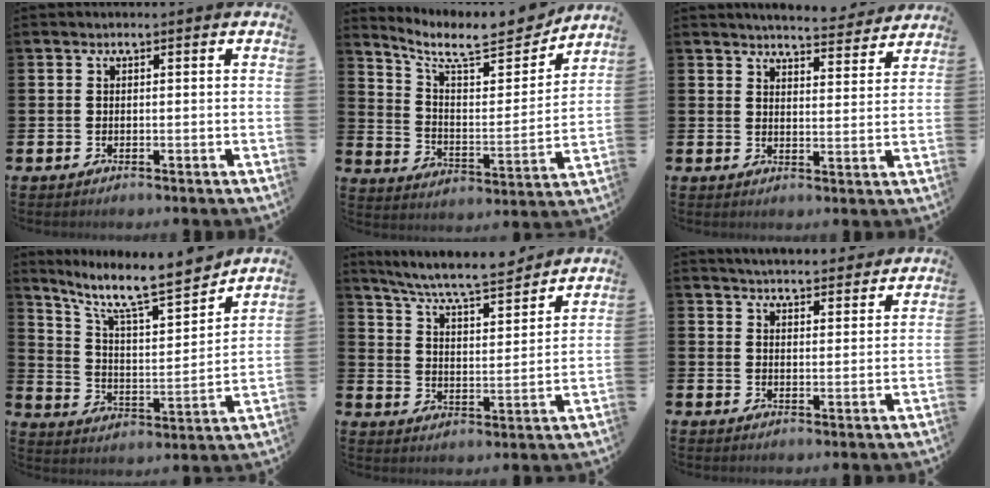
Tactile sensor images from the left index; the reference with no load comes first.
{"total": 9.4, "force": [8.4, 2.5, 3.6], "torque": [-0.091, -0.069, 0.142]}
{"total": 5.2, "force": [5.2, 0.4, 0.6], "torque": [-0.019, -0.035, 0.091]}
{"total": 12.1, "force": [10.0, 2.8, 6.3], "torque": [-0.143, -0.070, 0.167]}
{"total": 7.7, "force": [7.3, 0.6, 2.6], "torque": [-0.085, -0.050, 0.125]}
{"total": 4.6, "force": [4.6, 0.4, 0.2], "torque": [-0.008, -0.032, 0.081]}